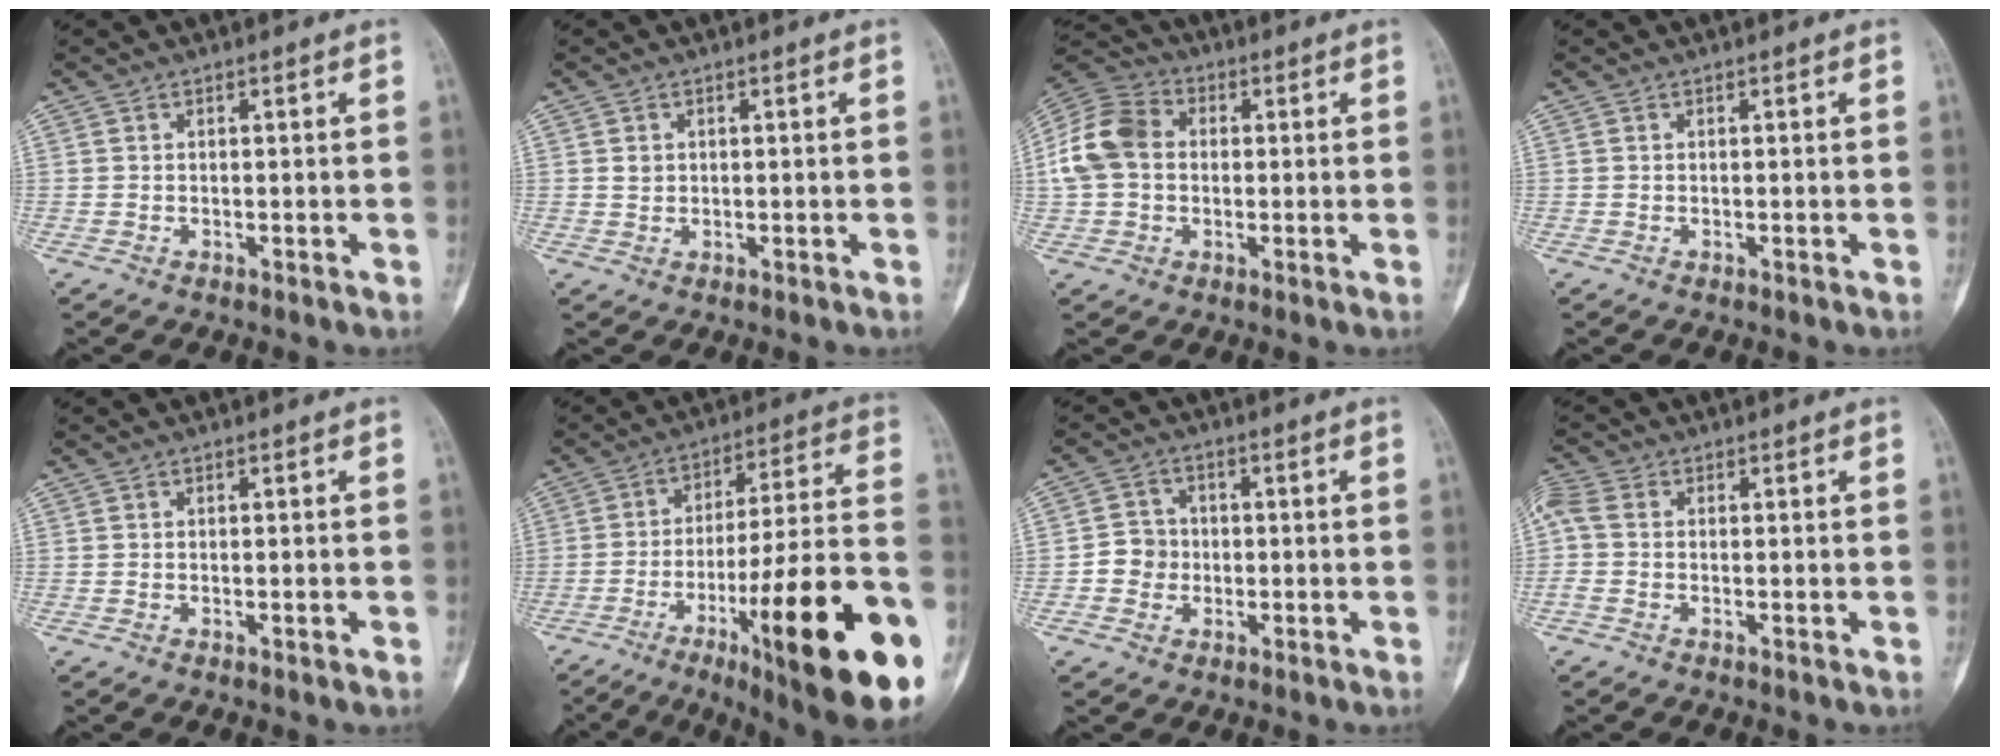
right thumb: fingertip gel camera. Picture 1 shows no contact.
{"total": 1.4, "force": [0.4, 1.2, 0.6], "torque": [-0.006, 0.000, 0.008]}
{"total": 11.7, "force": [0.7, 9.1, 7.3], "torque": [-0.141, 0.030, 0.004]}
{"total": 0.0}
{"total": 0.9, "force": [-0.3, 0.1, 0.8], "torque": [-0.010, 0.000, -0.003]}
{"total": 28.9, "force": [-11.4, 4.7, 26.2], "torque": [-0.334, 0.042, -0.168]}
{"total": 4.7, "force": [-0.8, 4.4, 1.4], "torque": [0.001, 0.011, -0.022]}
{"total": 4.2, "force": [0.0, 2.8, 3.1], "torque": [-0.093, 0.010, -0.012]}